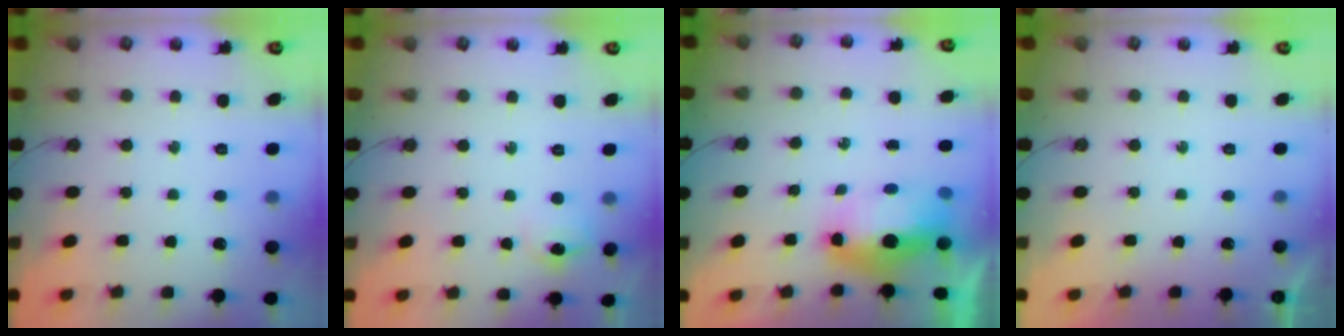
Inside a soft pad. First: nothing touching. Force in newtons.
{"total": 6.6, "press": 6.6, "slide": 0.7}
{"total": 8.6, "press": 8.5, "slide": 1.1}
{"total": 0.0}